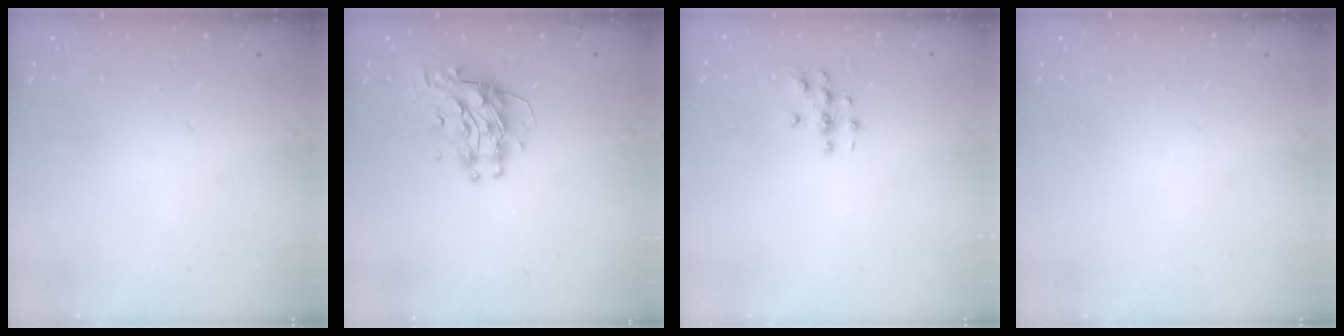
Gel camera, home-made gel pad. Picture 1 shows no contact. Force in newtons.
{"total": 9.8, "press": 9.8, "slide": 1.1}
{"total": 3.0, "press": 3.0, "slide": 0.3}
{"total": 0.0}